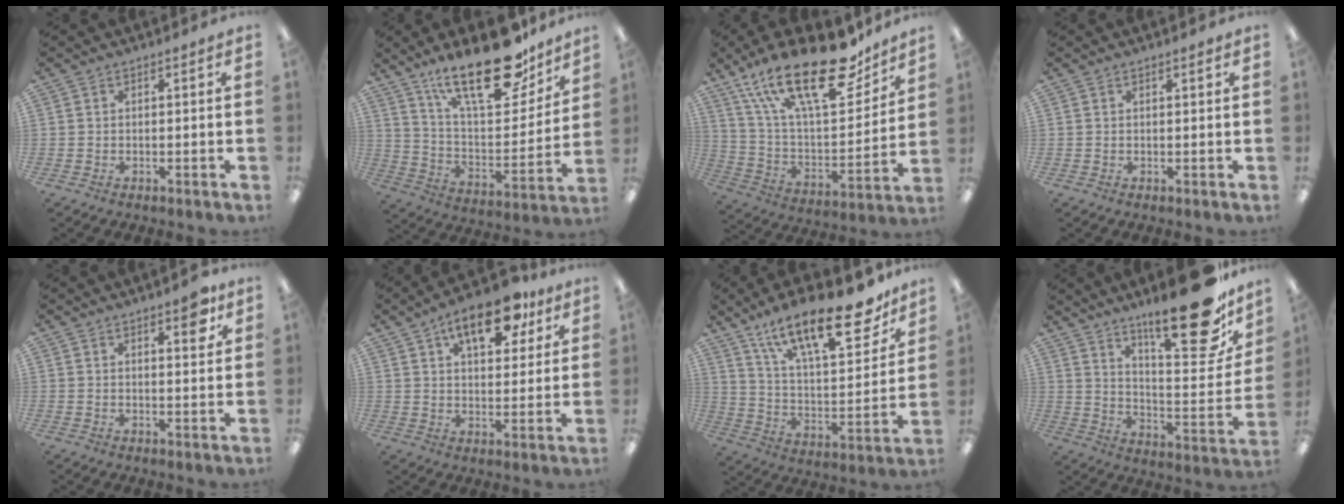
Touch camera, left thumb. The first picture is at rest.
{"total": 25.9, "force": [17.4, 10.0, 16.3], "torque": [-0.257, -0.098, 0.298]}
{"total": 27.5, "force": [17.3, 10.8, 18.5], "torque": [-0.316, -0.094, 0.298]}
{"total": 0.7, "force": [0.5, 0.1, 0.4], "torque": [-0.009, 0.000, 0.008]}
{"total": 5.3, "force": [3.4, 1.8, 3.7], "torque": [-0.041, -0.015, 0.050]}
{"total": 15.0, "force": [8.7, 6.9, 10.1], "torque": [-0.137, -0.031, 0.142]}
{"total": 25.2, "force": [16.6, 9.2, 16.5], "torque": [-0.241, -0.098, 0.274]}
{"total": 24.3, "force": [17.6, 6.9, 15.2], "torque": [-0.207, -0.127, 0.281]}